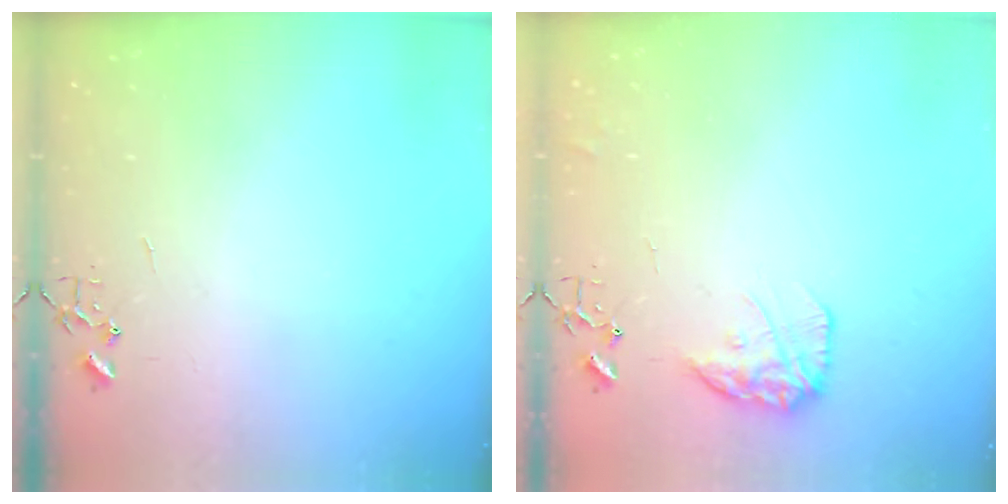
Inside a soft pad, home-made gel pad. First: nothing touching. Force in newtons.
{"total": 12.1, "press": 12.0, "slide": 0.6}